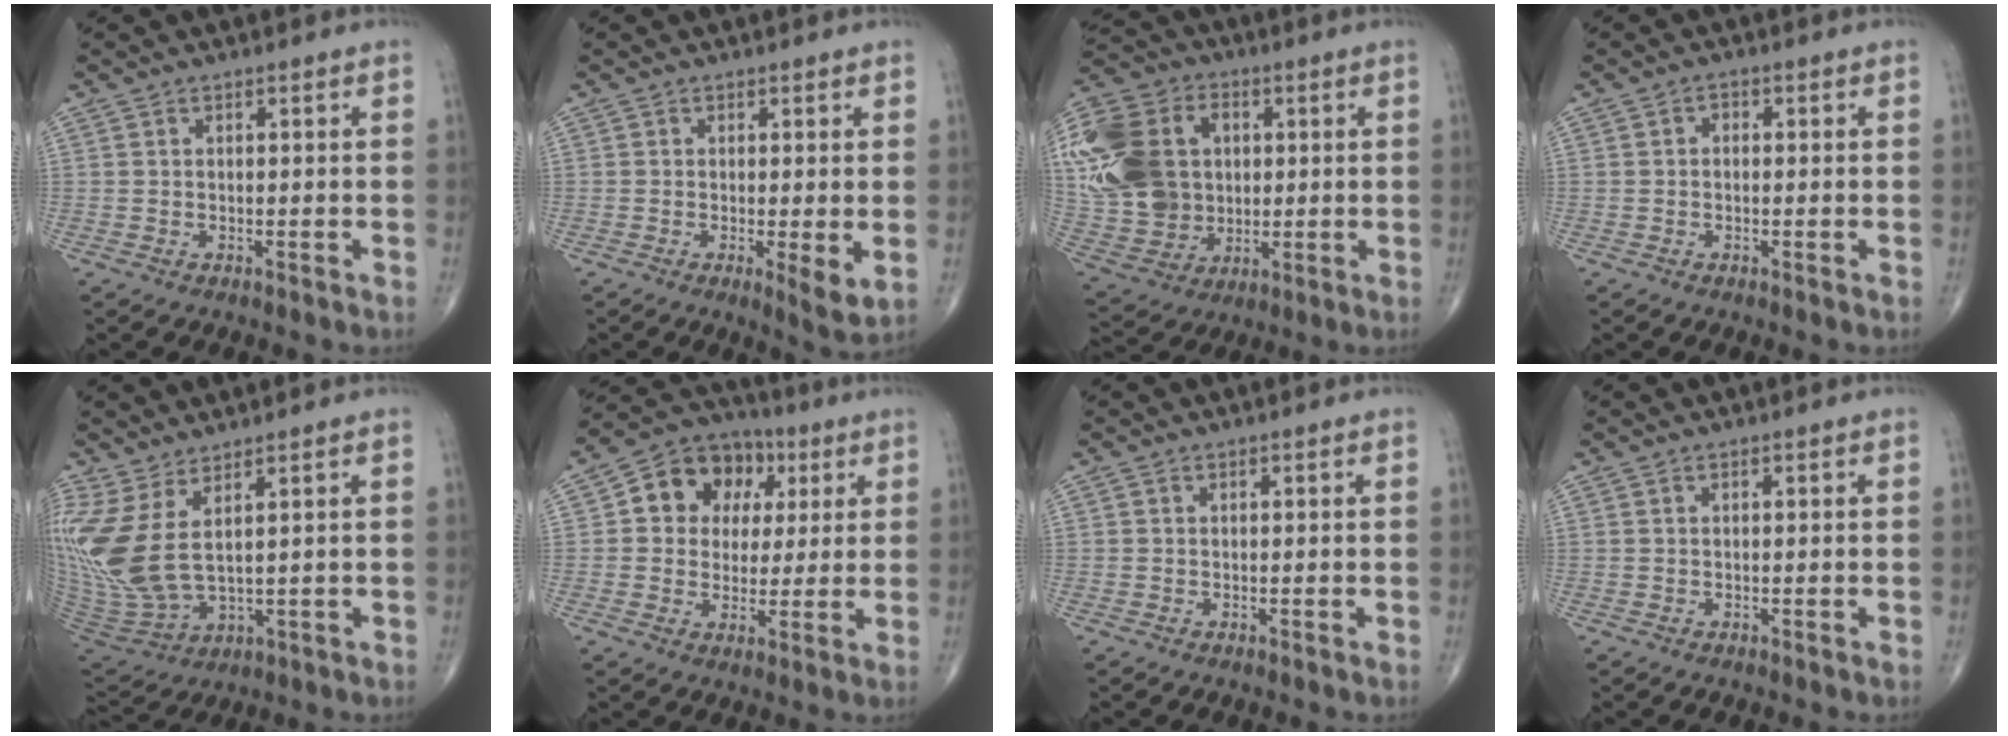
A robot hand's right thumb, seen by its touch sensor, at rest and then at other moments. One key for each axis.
{"total": 4.1, "fx": -0.4, "fy": 1.0, "fz": 3.9, "tx": -0.065, "ty": -0.015, "tz": -0.010}
{"total": 25.9, "fx": 4.1, "fy": 19.8, "fz": 16.2, "tx": -0.352, "ty": 0.024, "tz": 0.086}
{"total": 1.3, "fx": 0.0, "fy": 0.9, "fz": 0.8, "tx": -0.008, "ty": 0.007, "tz": -0.003}
{"total": 13.1, "fx": 3.8, "fy": 5.3, "fz": 11.4, "tx": -0.274, "ty": -0.028, "tz": 0.097}
{"total": 12.6, "fx": 3.4, "fy": 10.4, "fz": 6.3, "tx": -0.053, "ty": 0.007, "tz": 0.048}
{"total": 0.0}
{"total": 0.0}